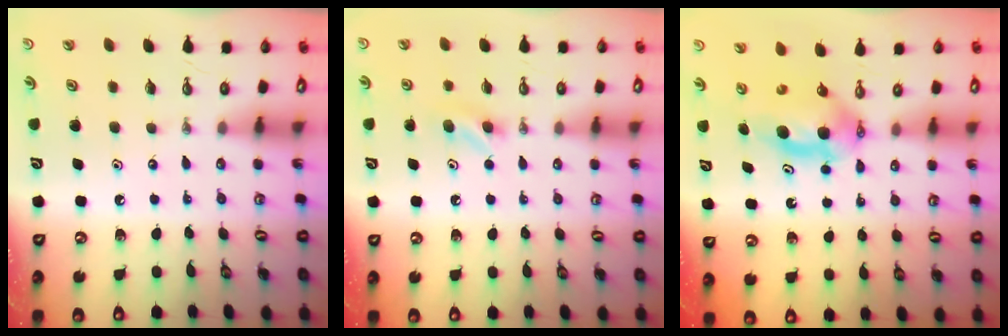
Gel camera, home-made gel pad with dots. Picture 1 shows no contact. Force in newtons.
{"total": 5.0, "press": 4.1, "slide": 2.8}
{"total": 7.0, "press": 6.1, "slide": 3.4}